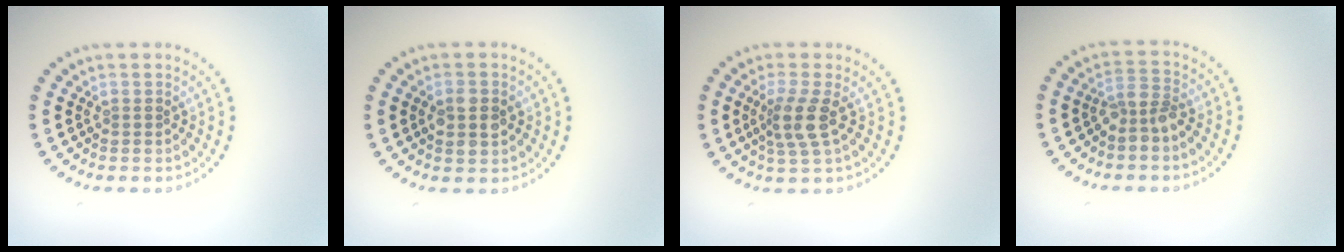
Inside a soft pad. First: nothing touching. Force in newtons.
{"total": 2.4, "press": 2.4, "slide": 0.1}
{"total": 2.9, "press": 2.3, "slide": 1.8}
{"total": 2.3, "press": 2.0, "slide": 1.1}